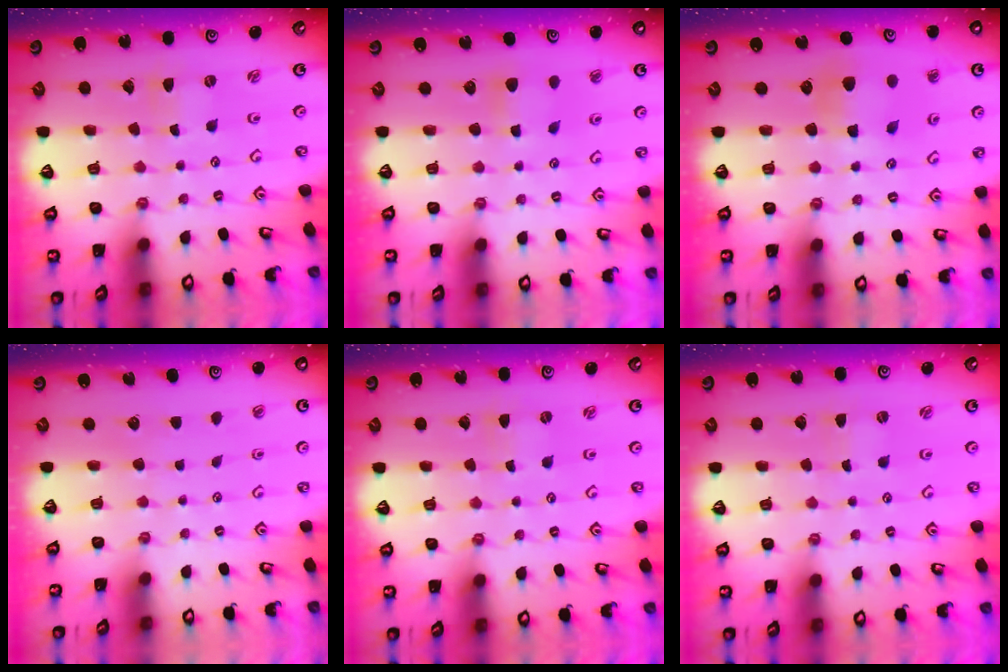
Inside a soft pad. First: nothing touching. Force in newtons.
{"total": 5.4, "press": 5.4, "slide": 0.8}
{"total": 6.2, "press": 6.2, "slide": 0.6}
{"total": 0.0}
{"total": 0.0}
{"total": 0.0}